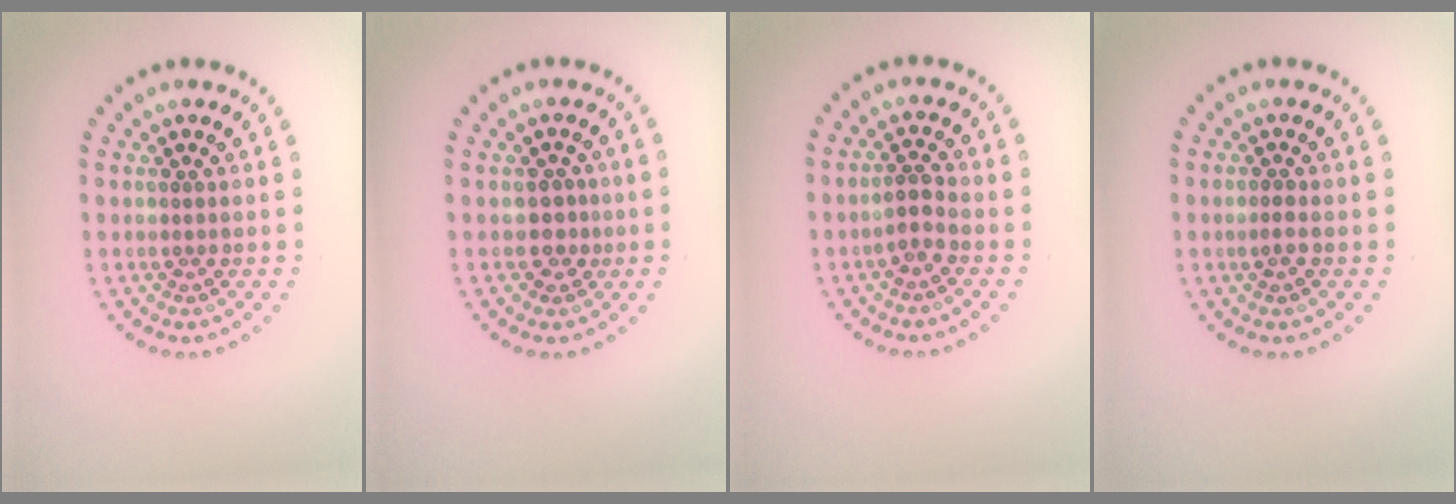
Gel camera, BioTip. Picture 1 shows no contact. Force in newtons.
{"total": 1.8, "press": 1.4, "slide": 1.1}
{"total": 1.7, "press": 1.3, "slide": 1.0}
{"total": 0.9, "press": 0.9, "slide": 0.3}